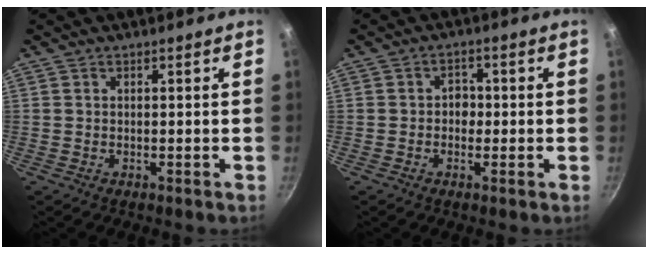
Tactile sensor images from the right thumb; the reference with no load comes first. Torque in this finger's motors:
{"motor_torque": [0.58, 0.47, 0.07, -0.13, -0.02]}